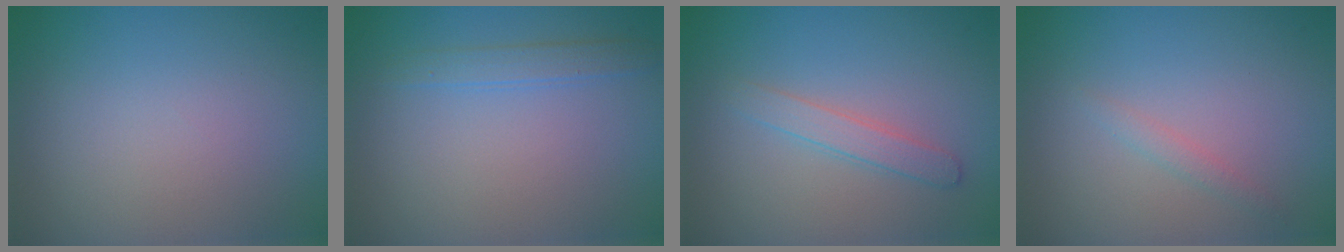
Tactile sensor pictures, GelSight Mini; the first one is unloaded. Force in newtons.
{"total": 1.5, "press": 1.5, "slide": 0.1}
{"total": 1.7, "press": 1.7, "slide": 0.1}
{"total": 1.0, "press": 1.0, "slide": 0.0}